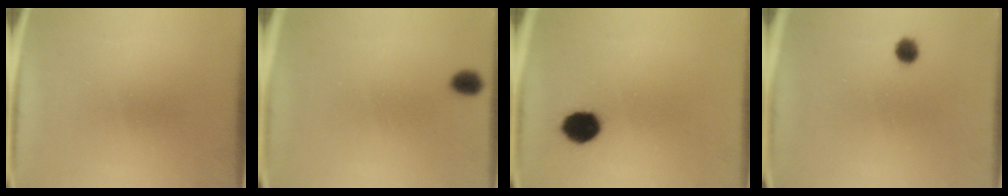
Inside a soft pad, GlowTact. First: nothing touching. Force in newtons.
{"total": 1.7}
{"total": 7.0}
{"total": 2.4}